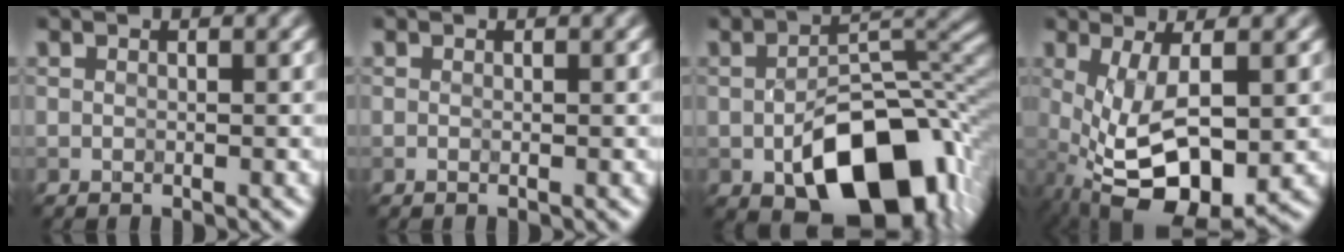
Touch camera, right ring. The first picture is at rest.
{"total": 0.0}
{"total": 12.5, "force": [-4.7, 7.2, 9.1], "torque": [-0.143, -0.018, -0.054]}
{"total": 8.8, "force": [-2.4, 3.1, 7.8], "torque": [-0.156, -0.009, -0.034]}